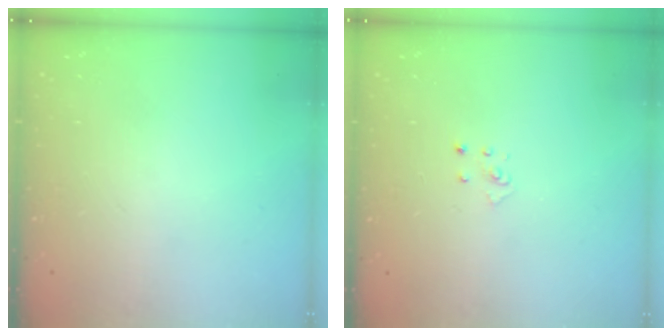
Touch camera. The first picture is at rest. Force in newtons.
{"total": 2.8, "press": 2.8, "slide": 0.3}